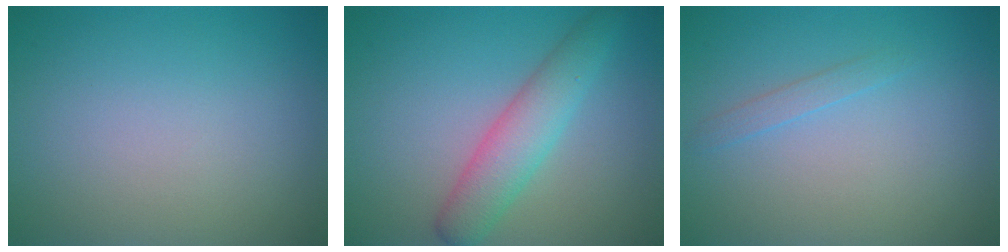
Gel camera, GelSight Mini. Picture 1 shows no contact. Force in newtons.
{"total": 4.1, "press": 4.1, "slide": 0.2}
{"total": 0.9, "press": 0.9, "slide": 0.1}